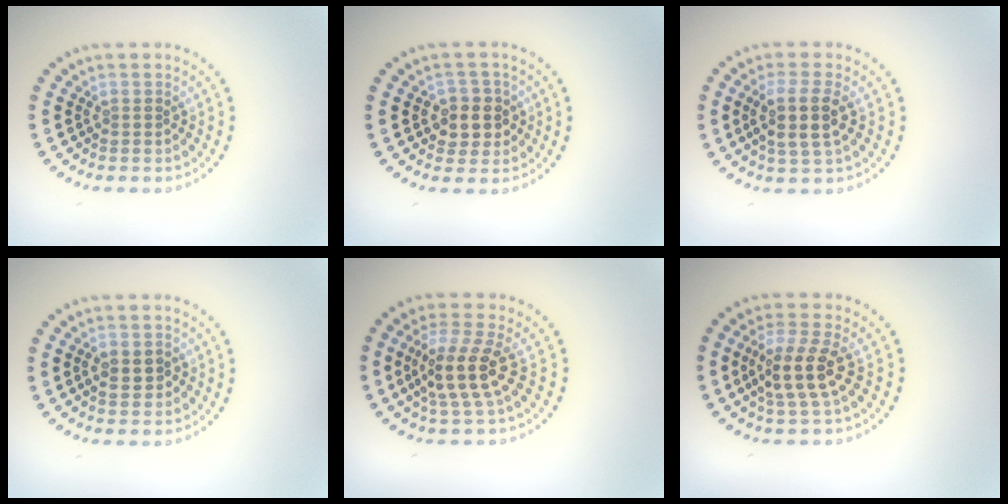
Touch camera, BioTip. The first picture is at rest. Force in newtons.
{"total": 2.8, "press": 2.7, "slide": 0.9}
{"total": 3.5, "press": 3.2, "slide": 1.6}
{"total": 2.1, "press": 2.1, "slide": 0.2}
{"total": 4.3, "press": 3.8, "slide": 1.9}
{"total": 3.7, "press": 3.4, "slide": 1.5}